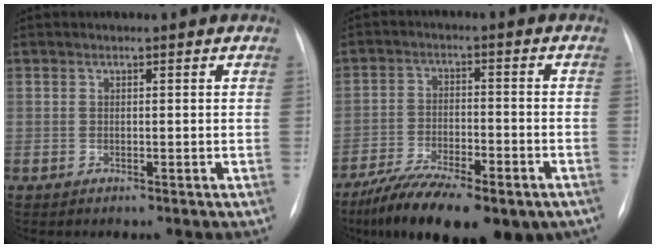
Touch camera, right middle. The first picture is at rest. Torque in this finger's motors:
{"motor_torque": [1.11, -1.03, 0.33, 0.14]}